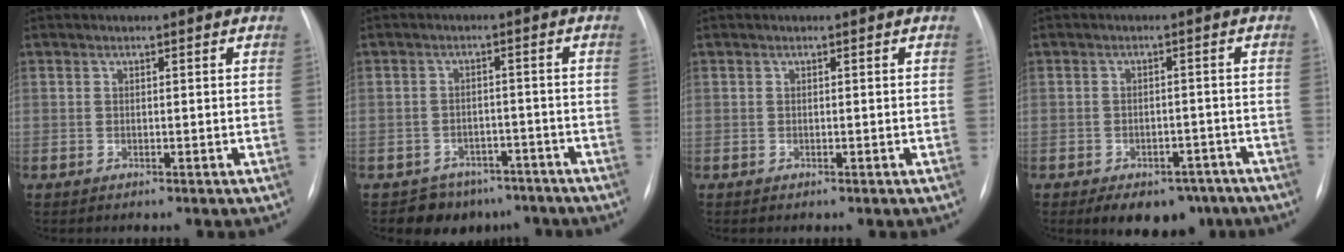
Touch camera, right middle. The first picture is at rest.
{"total": 6.7, "force": [-5.2, 4.2, 0.1], "torque": [0.017, 0.023, -0.069]}
{"total": 0.0}
{"total": 9.3, "force": [-6.4, 5.4, 4.0], "torque": [-0.039, 0.019, -0.084]}